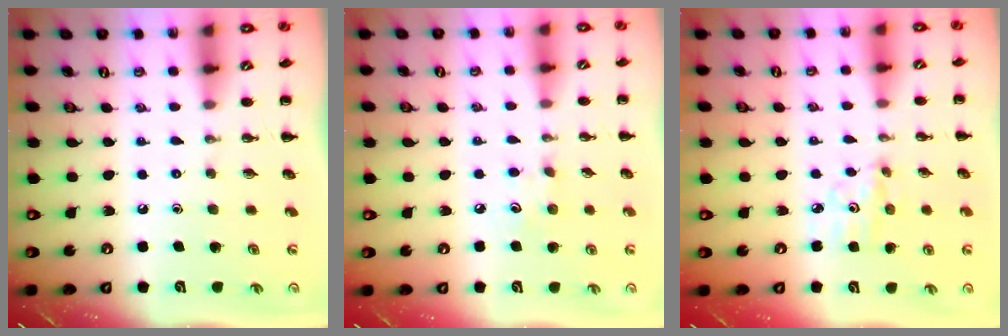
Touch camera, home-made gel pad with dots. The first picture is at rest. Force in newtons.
{"total": 7.1, "press": 6.9, "slide": 1.6}
{"total": 5.2, "press": 5.0, "slide": 1.5}